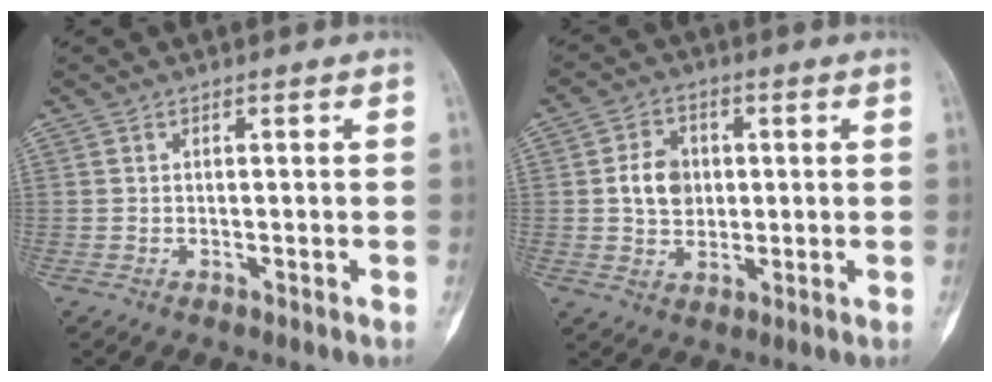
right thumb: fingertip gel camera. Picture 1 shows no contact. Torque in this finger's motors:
{"motor_torque": [0.05, 0.13, 0.03, -0.02, 0.05]}